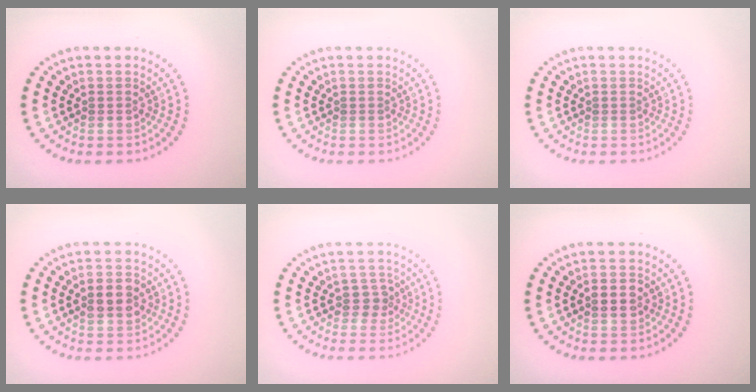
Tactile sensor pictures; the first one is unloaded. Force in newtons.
{"total": 0.0}
{"total": 0.0}
{"total": 2.8, "press": 2.8, "slide": 0.2}
{"total": 1.6, "press": 1.3, "slide": 0.9}
{"total": 2.3, "press": 2.3, "slide": 0.1}